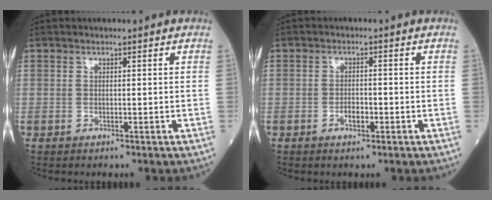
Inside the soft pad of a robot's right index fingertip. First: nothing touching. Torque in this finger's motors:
{"motor_torque": [0.11, 0.00, 0.03, 0.01]}